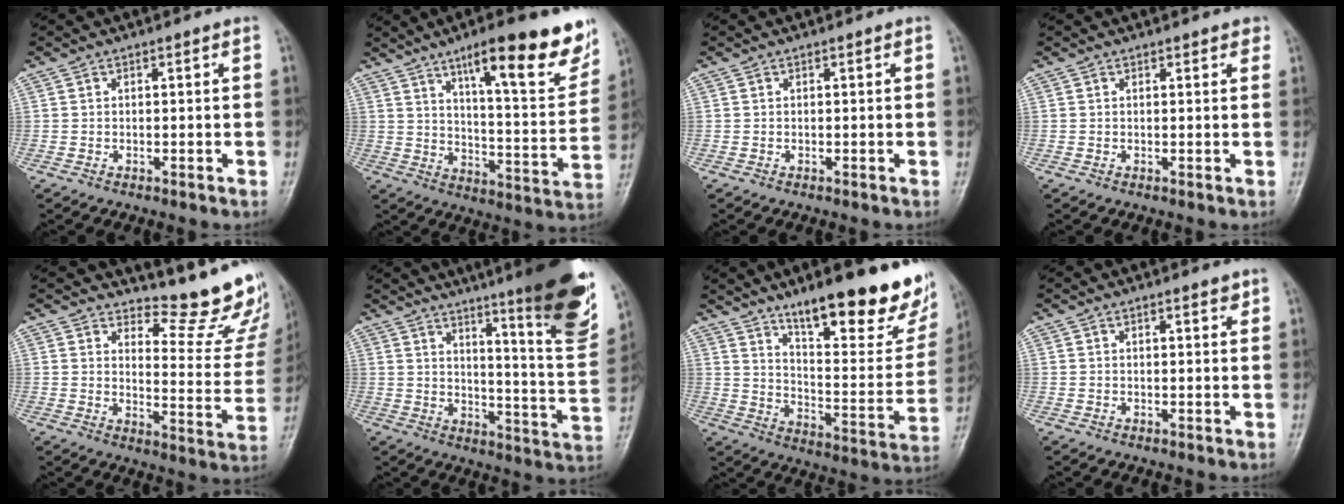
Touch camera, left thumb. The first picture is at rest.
{"total": 20.1, "force": [12.4, 4.4, 15.2], "torque": [-0.183, -0.059, 0.189]}
{"total": 0.0}
{"total": 1.6, "force": [1.2, 0.7, 0.8], "torque": [-0.001, -0.003, 0.009]}
{"total": 17.4, "force": [14.9, 4.9, 7.5], "torque": [-0.052, -0.148, 0.183]}
{"total": 23.9, "force": [15.6, 2.9, 17.8], "torque": [-0.225, -0.090, 0.212]}
{"total": 25.3, "force": [16.6, 7.0, 17.8], "torque": [-0.206, -0.085, 0.253]}
{"total": 1.9, "force": [1.3, 0.6, 1.3], "torque": [-0.016, -0.006, 0.016]}